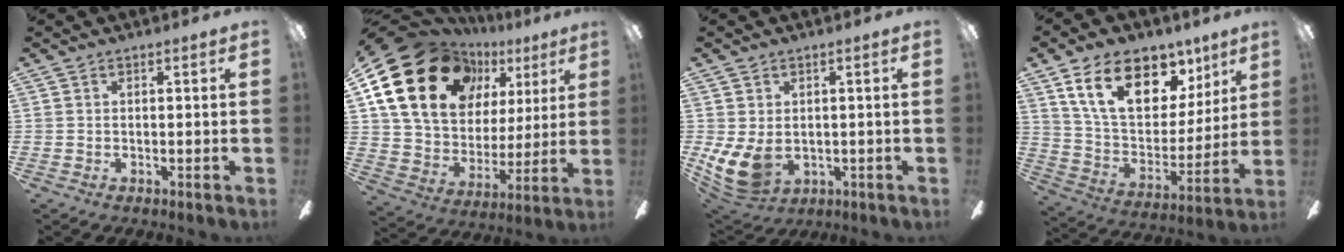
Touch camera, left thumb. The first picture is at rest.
{"total": 23.8, "force": [11.8, 16.9, 11.9], "torque": [-0.217, -0.068, 0.231]}
{"total": 8.3, "force": [-0.6, 5.8, 5.9], "torque": [-0.137, -0.015, -0.008]}
{"total": 21.3, "force": [12.1, 12.2, 12.6], "torque": [-0.213, -0.053, 0.217]}